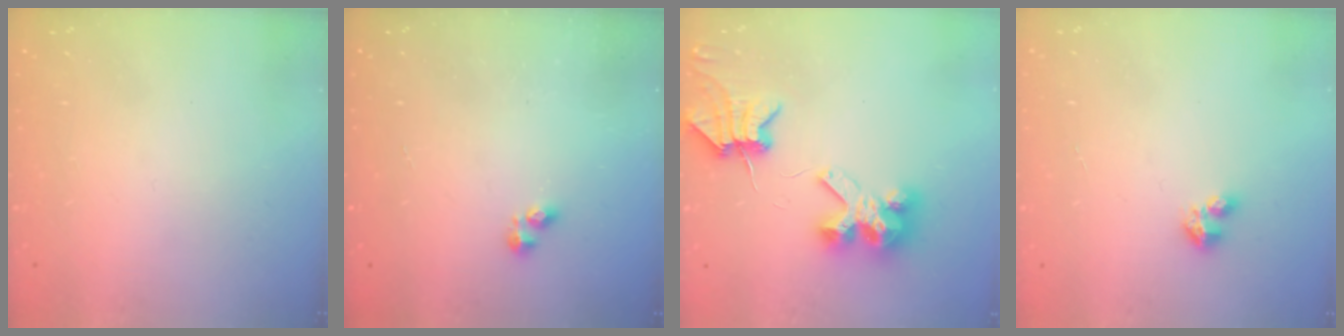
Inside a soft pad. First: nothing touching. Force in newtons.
{"total": 3.3, "press": 3.2, "slide": 0.5}
{"total": 7.1, "press": 7.0, "slide": 0.9}
{"total": 2.7, "press": 2.7, "slide": 0.3}